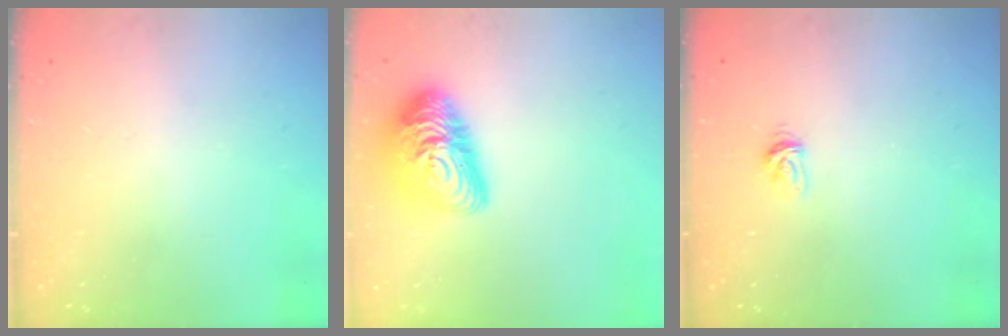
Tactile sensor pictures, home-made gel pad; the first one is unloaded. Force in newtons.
{"total": 16.8, "press": 16.8, "slide": 1.0}
{"total": 3.3, "press": 3.2, "slide": 0.5}